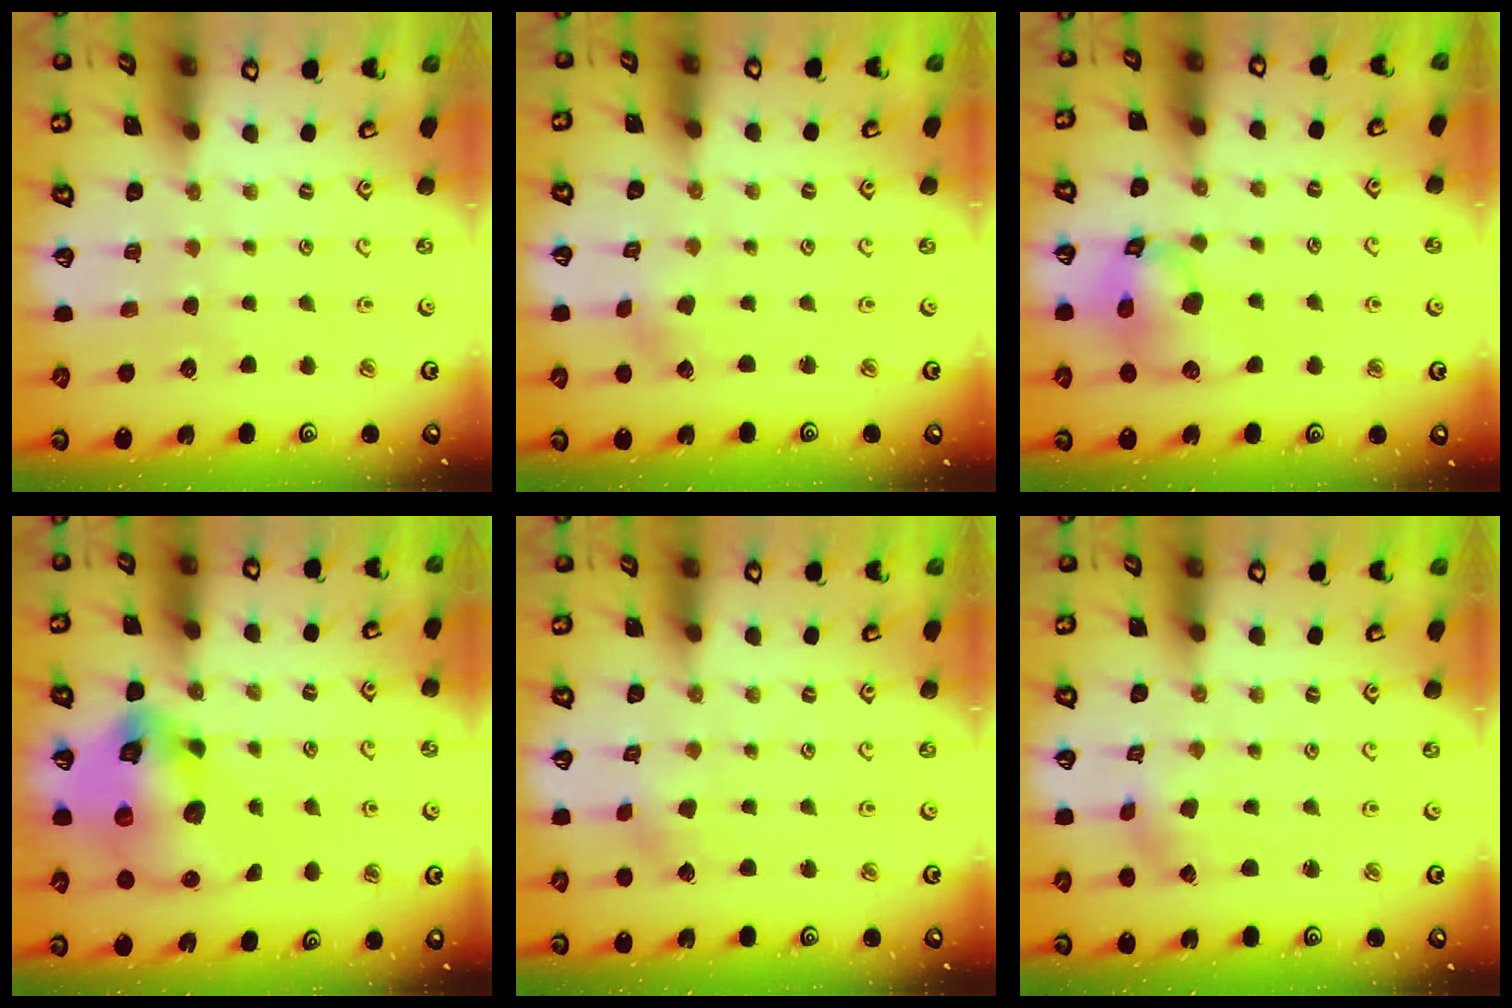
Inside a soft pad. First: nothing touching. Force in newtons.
{"total": 0.6, "press": 0.6, "slide": 0.2}
{"total": 13.0, "press": 12.8, "slide": 2.0}
{"total": 17.8, "press": 17.6, "slide": 2.6}
{"total": 2.9, "press": 2.9, "slide": 0.2}
{"total": 1.1, "press": 1.1, "slide": 0.2}